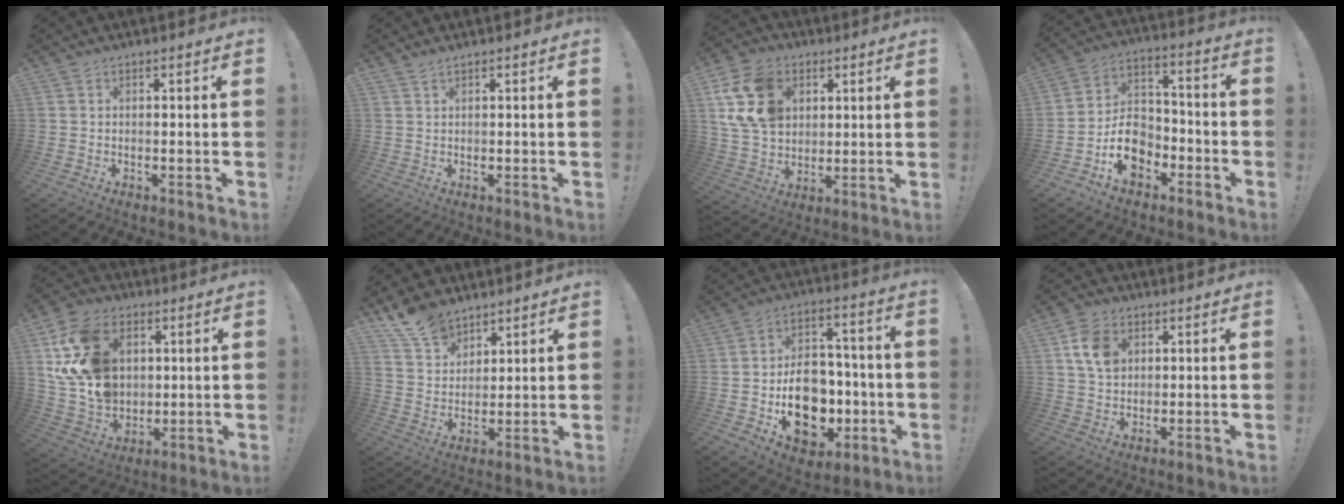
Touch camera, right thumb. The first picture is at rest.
{"total": 1.2, "force": [1.0, 0.2, 0.6], "torque": [-0.020, 0.004, 0.020]}
{"total": 18.5, "force": [6.5, 14.0, 10.2], "torque": [-0.187, -0.016, 0.130]}
{"total": 12.9, "force": [-5.9, 9.8, 6.1], "torque": [-0.095, 0.040, -0.101]}
{"total": 21.2, "force": [5.9, 15.9, 12.8], "torque": [-0.245, -0.018, 0.120]}
{"total": 11.0, "force": [8.6, 5.9, 3.5], "torque": [-0.068, -0.055, 0.167]}
{"total": 17.9, "force": [-4.3, 13.5, 11.0], "torque": [-0.158, 0.024, -0.056]}
{"total": 9.5, "force": [3.1, 7.3, 5.1], "torque": [-0.072, 0.001, 0.062]}